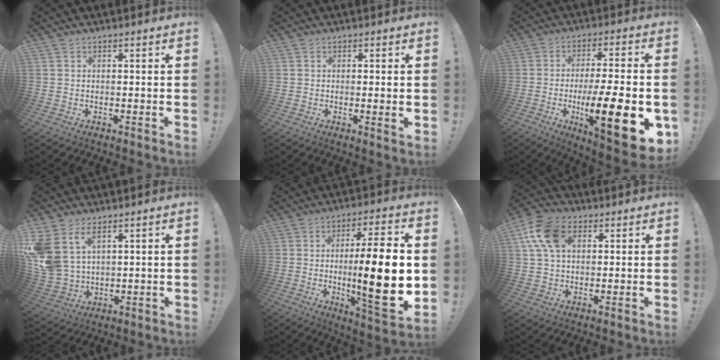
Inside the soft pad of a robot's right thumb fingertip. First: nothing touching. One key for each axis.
{"total": 2.3, "fx": 0.1, "fy": 0.0, "fz": 2.3, "tx": -0.037, "ty": -0.005, "tz": 0.002}
{"total": 20.9, "fx": -5.8, "fy": 4.5, "fz": 19.6, "tx": -0.309, "ty": 0.017, "tz": -0.083}
{"total": 11.0, "fx": 5.5, "fy": 7.0, "fz": 6.5, "tx": -0.149, "ty": -0.029, "tz": 0.110}
{"total": 20.9, "fx": -1.1, "fy": 3.5, "fz": 20.6, "tx": -0.335, "ty": -0.009, "tz": -0.018}
{"total": 13.2, "fx": 4.3, "fy": 8.7, "fz": 8.9, "tx": -0.160, "ty": 0.002, "tz": 0.085}